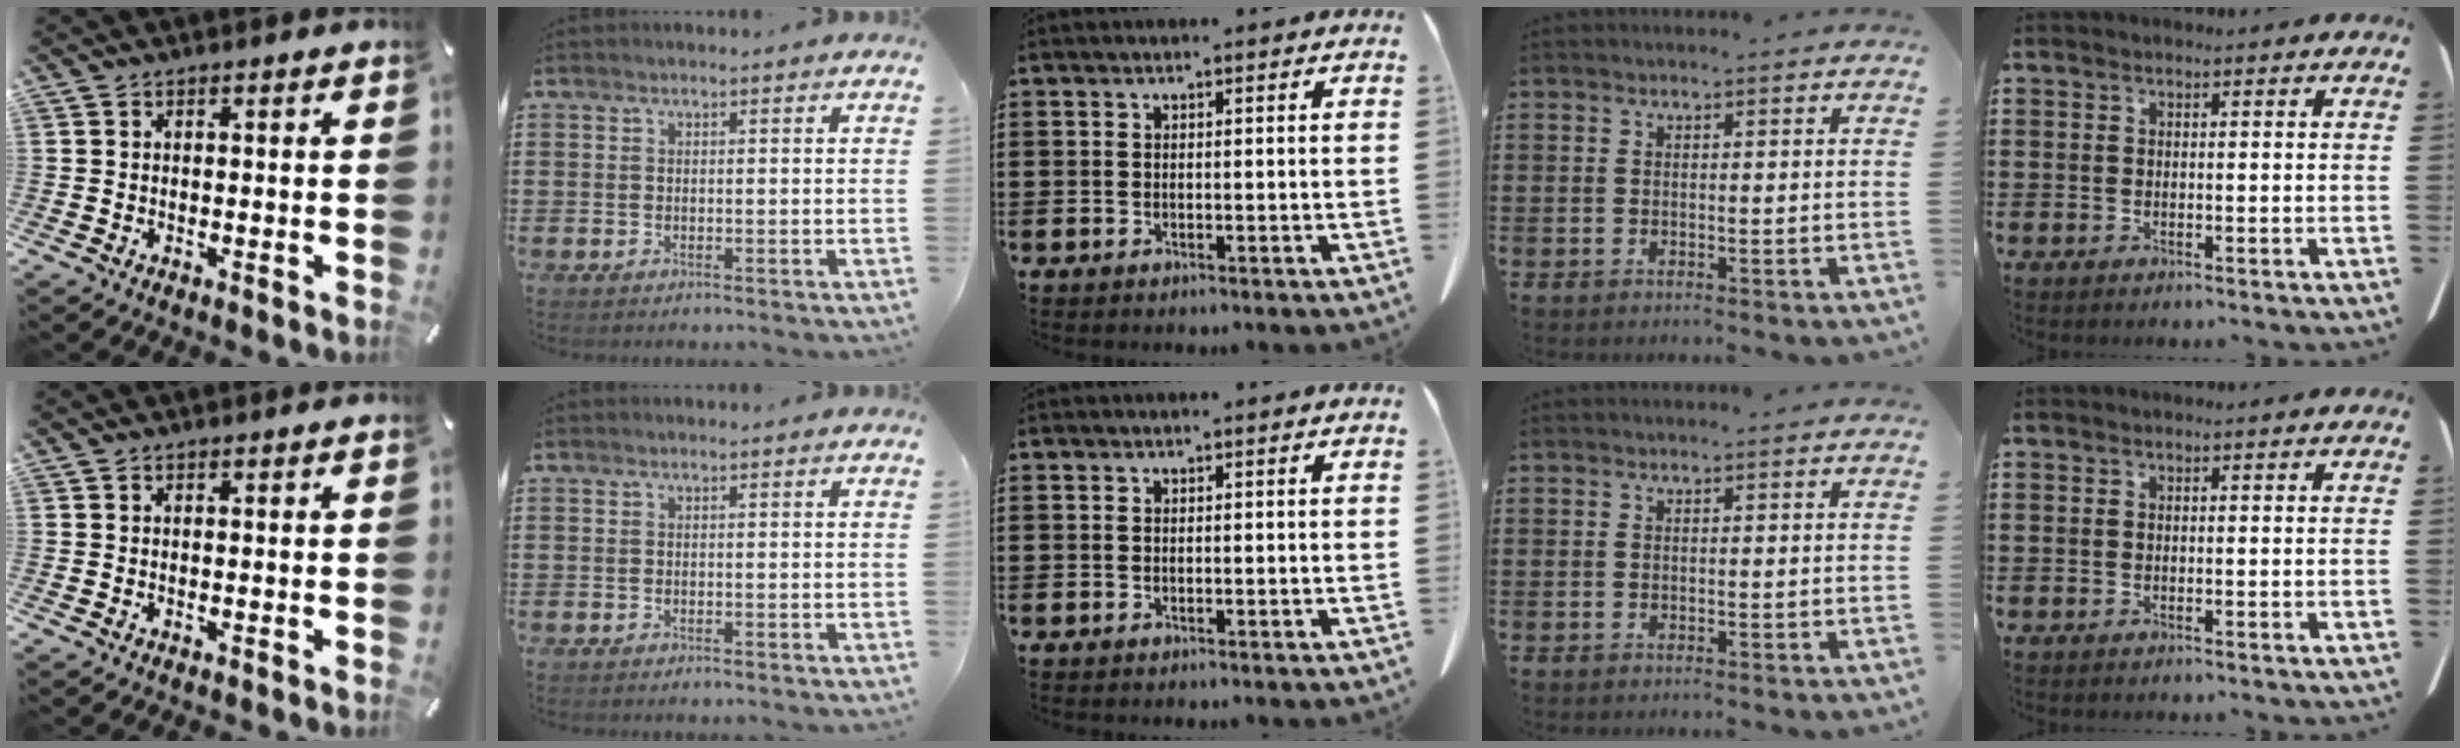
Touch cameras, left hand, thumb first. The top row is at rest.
{}